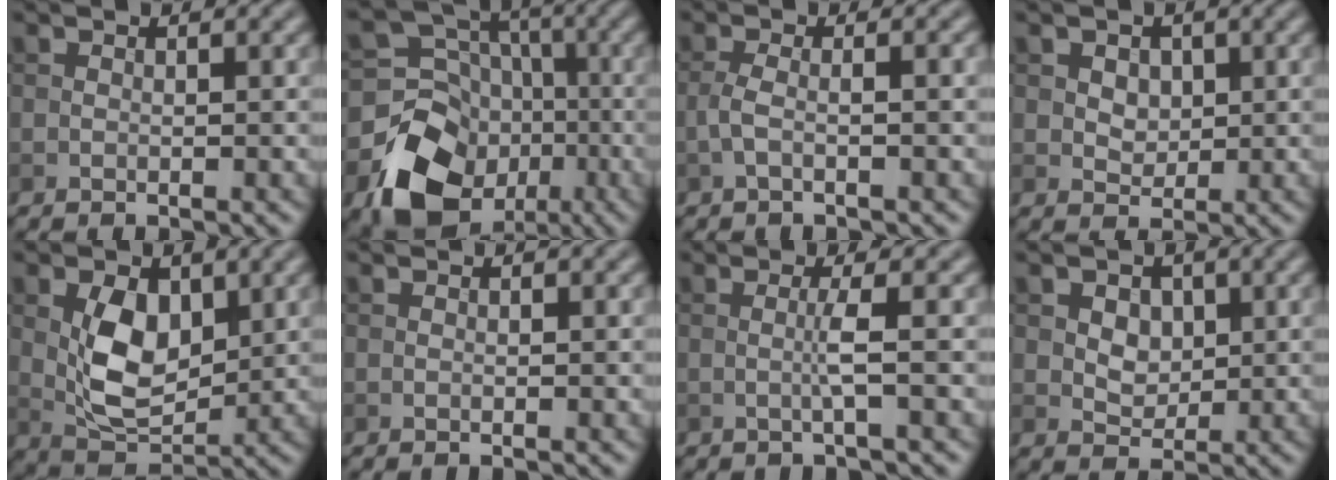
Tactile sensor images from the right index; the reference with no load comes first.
{"total": 12.4, "force": [-5.4, 9.9, 5.1], "torque": [-0.100, -0.022, -0.084]}
{"total": 2.2, "force": [-0.6, 0.6, 2.1], "torque": [-0.040, 0.004, -0.017]}
{"total": 2.7, "force": [0.9, 2.1, 1.4], "torque": [-0.034, 0.000, 0.022]}
{"total": 6.0, "force": [1.1, 3.7, 4.6], "torque": [-0.088, -0.008, 0.026]}
{"total": 0.0}
{"total": 1.7, "force": [-0.2, -0.1, 1.7], "torque": [-0.037, 0.001, -0.009]}
{"total": 3.2, "force": [0.9, 2.4, 1.8], "torque": [-0.035, -0.003, 0.023]}